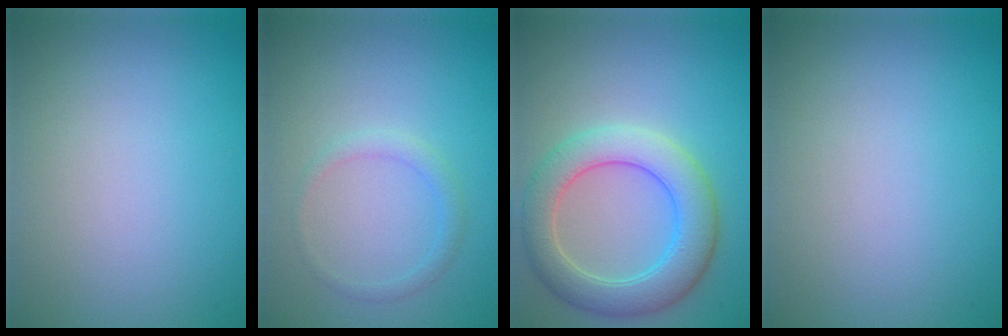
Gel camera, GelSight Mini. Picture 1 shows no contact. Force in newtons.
{"total": 1.2, "press": 1.2, "slide": 0.0}
{"total": 5.9, "press": 5.9, "slide": 0.3}
{"total": 0.0}